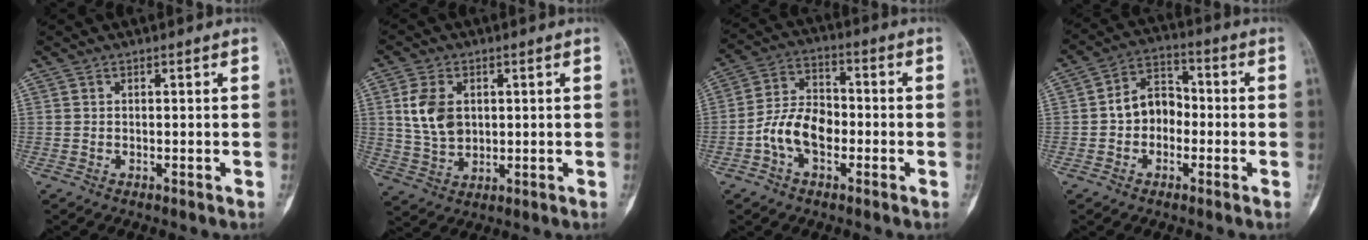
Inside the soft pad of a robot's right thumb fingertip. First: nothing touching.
{"total": 8.2, "force": [1.5, 5.7, 5.7], "torque": [-0.102, -0.004, 0.037]}
{"total": 9.9, "force": [-2.9, 6.3, 7.1], "torque": [-0.124, 0.032, -0.063]}
{"total": 8.1, "force": [-1.0, 6.3, 5.1], "torque": [-0.056, 0.033, -0.032]}